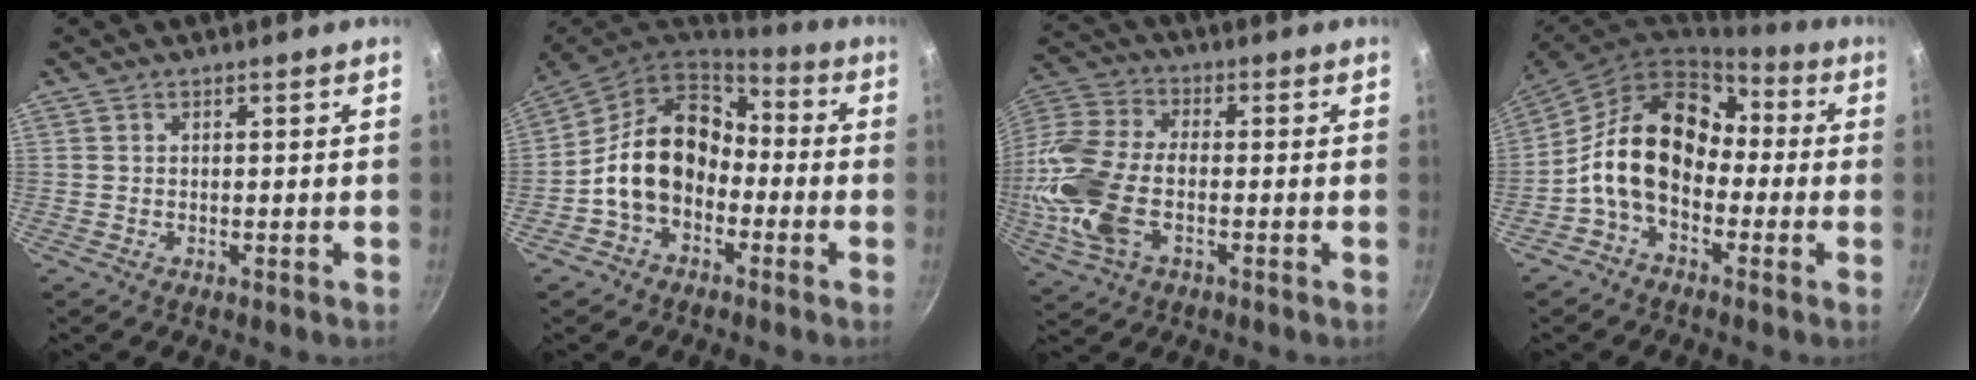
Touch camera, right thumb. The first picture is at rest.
{"total": 14.9, "force": [-2.7, 11.2, 9.4], "torque": [-0.133, 0.050, -0.063]}
{"total": 17.2, "force": [-3.2, 9.9, 13.6], "torque": [-0.289, 0.022, -0.073]}
{"total": 16.0, "force": [-1.9, 11.4, 11.1], "torque": [-0.170, 0.053, -0.053]}